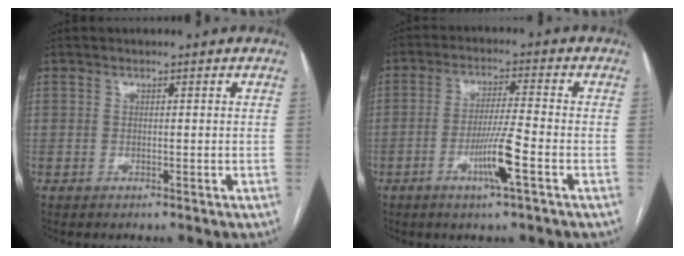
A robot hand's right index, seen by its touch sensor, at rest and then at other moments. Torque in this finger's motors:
{"motor_torque": [1.13, -0.36, 0.45, 0.10]}